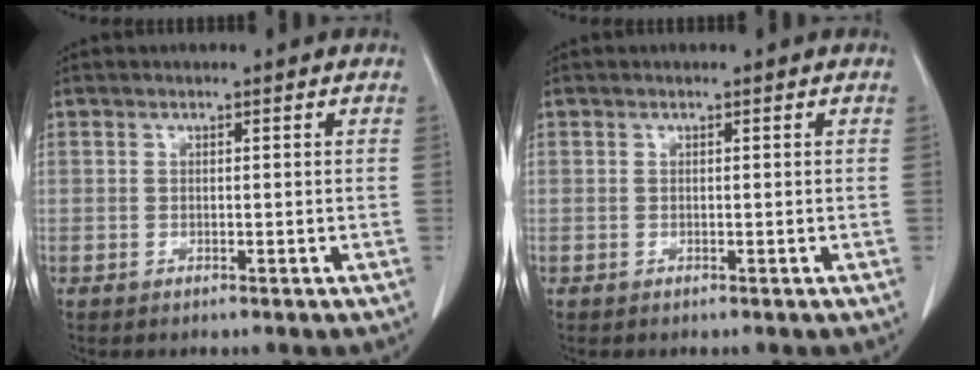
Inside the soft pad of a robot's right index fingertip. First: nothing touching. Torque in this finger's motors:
{"motor_torque": [0.00, 0.00, 0.00, 0.00]}